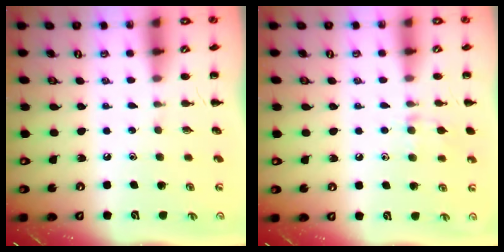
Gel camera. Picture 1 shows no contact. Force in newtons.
{"total": 6.9, "press": 6.5, "slide": 2.3}